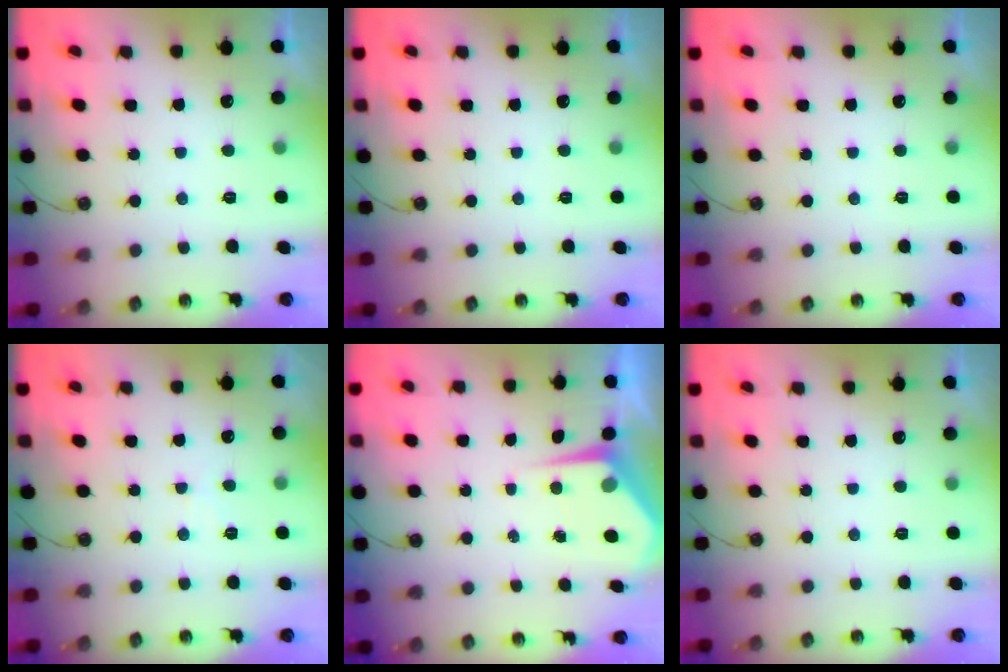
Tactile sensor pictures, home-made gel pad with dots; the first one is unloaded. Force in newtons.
{"total": 0.0}
{"total": 0.0}
{"total": 4.8, "press": 4.7, "slide": 0.8}
{"total": 4.8, "press": 4.7, "slide": 0.6}
{"total": 0.0}